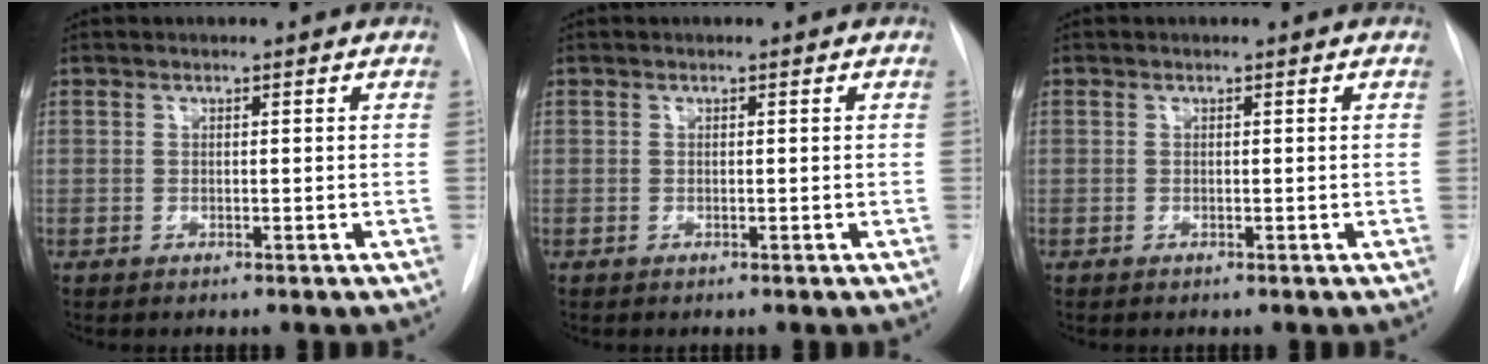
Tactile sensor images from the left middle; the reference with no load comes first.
{"total": 0.0}
{"total": 0.0}